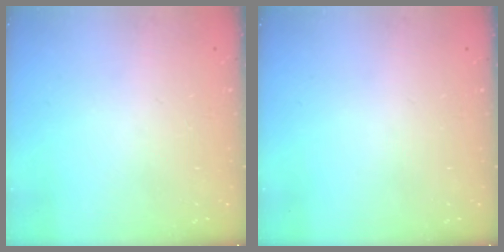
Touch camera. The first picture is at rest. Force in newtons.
{"total": 0.0}